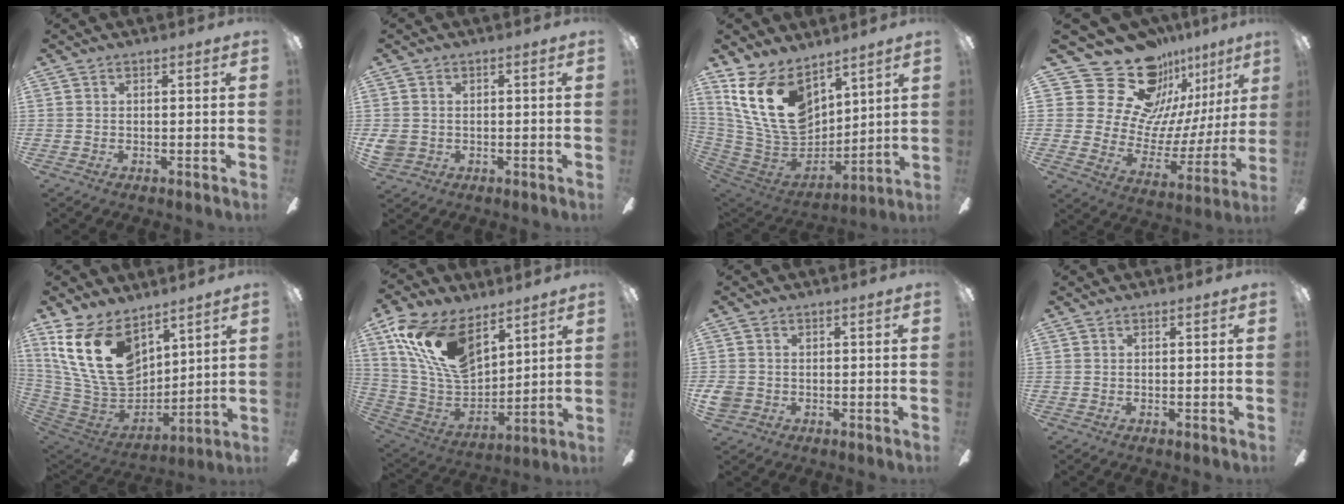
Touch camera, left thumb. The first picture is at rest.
{"total": 3.2, "force": [-0.1, 3.0, 1.1], "torque": [-0.019, 0.002, -0.003]}
{"total": 20.0, "force": [9.0, 12.7, 12.6], "torque": [-0.279, -0.035, 0.166]}
{"total": 24.8, "force": [18.5, 13.5, 9.4], "torque": [-0.163, -0.130, 0.360]}
{"total": 20.7, "force": [9.2, 12.8, 13.4], "torque": [-0.300, -0.031, 0.171]}
{"total": 20.1, "force": [11.0, 10.9, 12.9], "torque": [-0.281, -0.043, 0.201]}
{"total": 3.6, "force": [-0.7, 3.2, 1.4], "torque": [-0.037, 0.003, -0.013]}
{"total": 0.0}